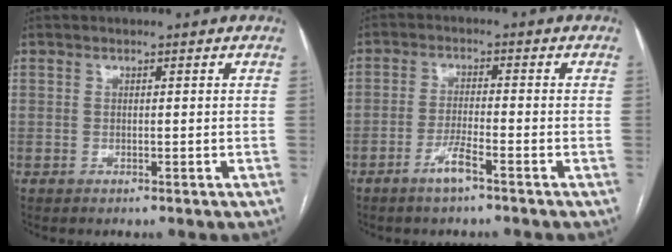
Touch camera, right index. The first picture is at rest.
{"total": 3.9, "force": [-2.6, 0.1, 2.9], "torque": [-0.060, -0.003, -0.051]}